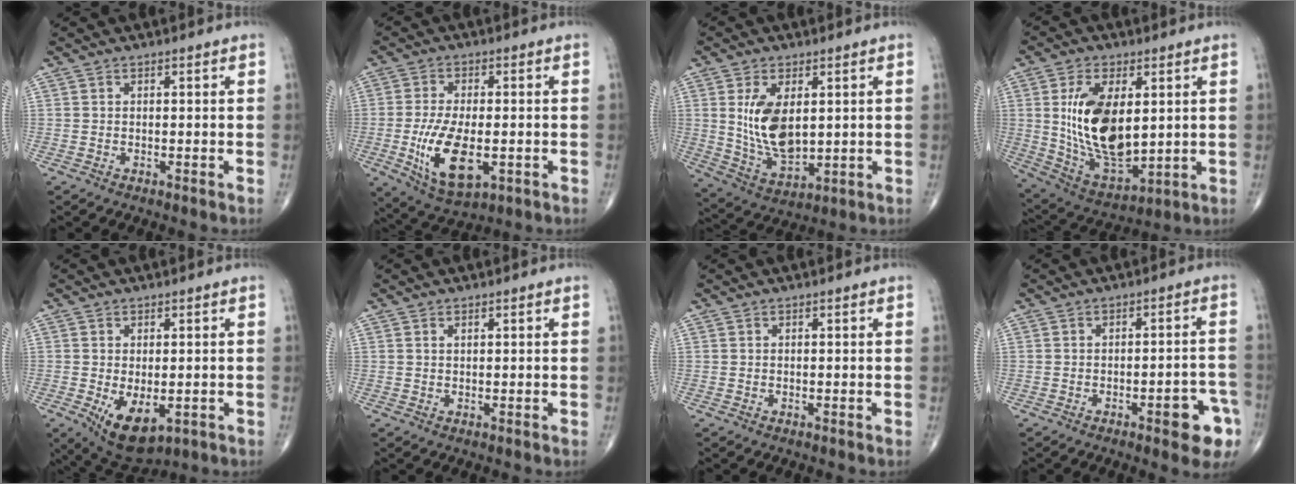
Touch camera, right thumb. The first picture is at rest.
{"total": 12.5, "force": [-2.8, 5.8, 10.7], "torque": [-0.201, -0.012, -0.038]}
{"total": 11.4, "force": [2.0, 6.2, 9.4], "torque": [-0.160, -0.020, 0.052]}
{"total": 17.8, "force": [2.5, 9.3, 15.0], "torque": [-0.259, -0.021, 0.064]}
{"total": 8.5, "force": [-2.3, 4.4, 6.9], "torque": [-0.102, -0.015, -0.020]}
{"total": 0.6, "force": [0.3, 0.2, 0.4], "torque": [-0.008, 0.002, 0.007]}
{"total": 0.0}
{"total": 8.1, "force": [-4.0, 2.6, 6.6], "torque": [-0.061, 0.027, -0.045]}